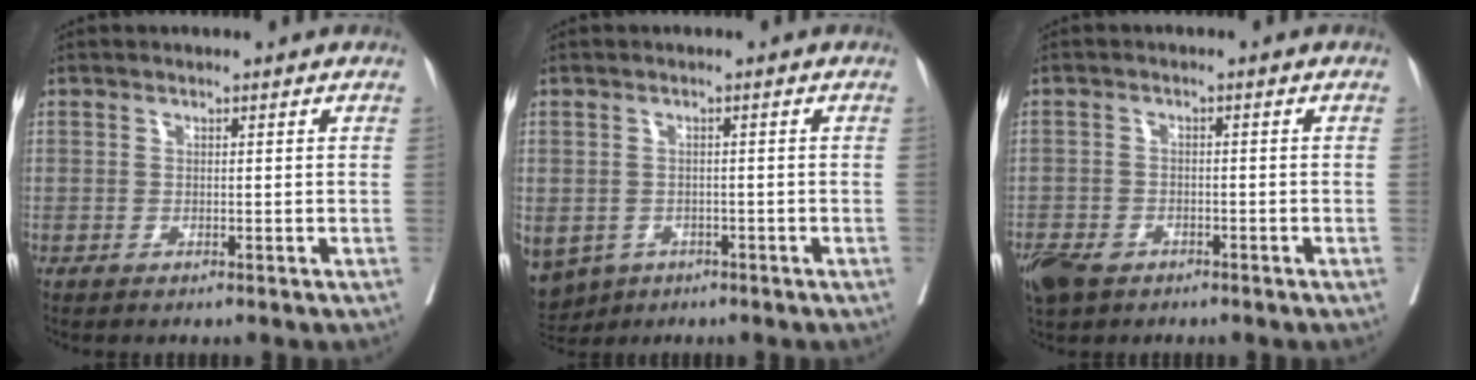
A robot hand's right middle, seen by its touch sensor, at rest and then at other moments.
{"total": 11.8, "force": [-5.9, 9.2, 4.5], "torque": [-0.135, -0.010, -0.077]}
{"total": 8.1, "force": [-5.2, 4.8, 3.9], "torque": [-0.094, -0.009, -0.084]}